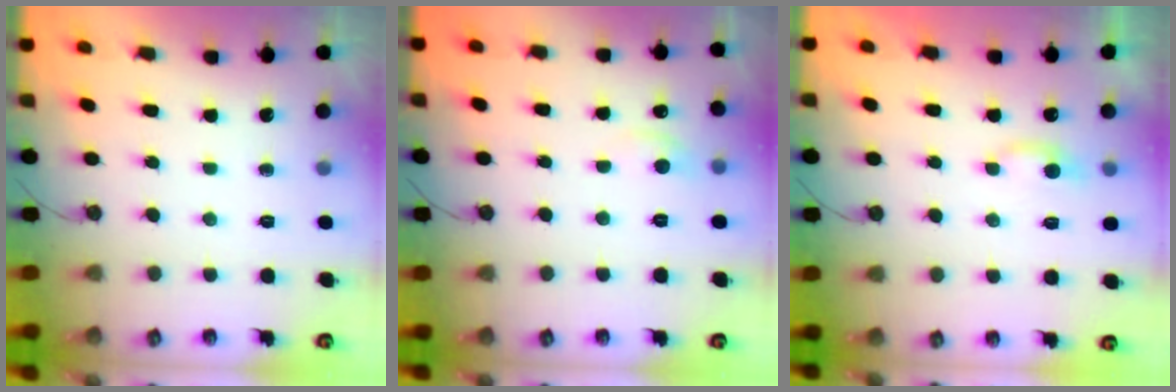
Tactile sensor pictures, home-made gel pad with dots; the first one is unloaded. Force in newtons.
{"total": 1.0, "press": 0.7, "slide": 0.8}
{"total": 2.3, "press": 2.2, "slide": 0.5}